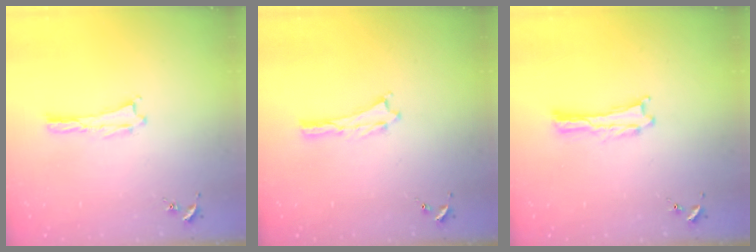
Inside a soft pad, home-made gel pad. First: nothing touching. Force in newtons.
{"total": 0.0}
{"total": 0.0}